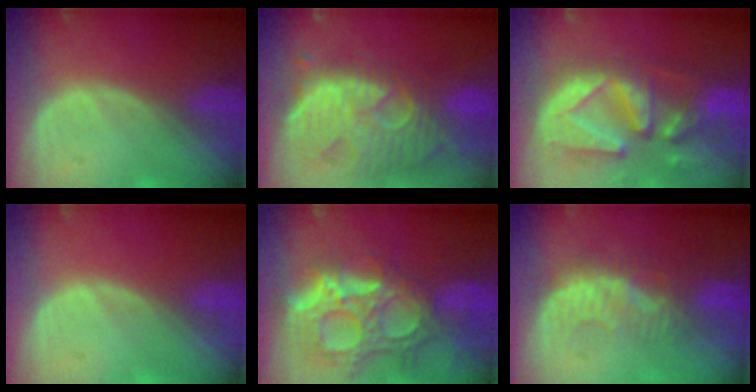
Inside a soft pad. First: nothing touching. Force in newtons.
{"total": 13.0, "press": 11.3, "slide": 6.5}
{"total": 12.7, "press": 11.2, "slide": 6.0}
{"total": 0.0}
{"total": 13.9, "press": 11.7, "slide": 7.5}
{"total": 6.2, "press": 6.0, "slide": 1.7}